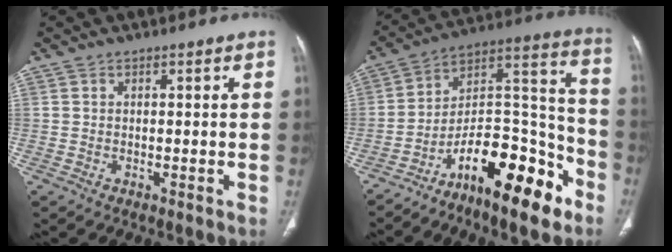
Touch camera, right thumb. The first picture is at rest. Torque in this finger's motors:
{"motor_torque": [3.64, 1.37, 1.33, -1.44, 0.14]}